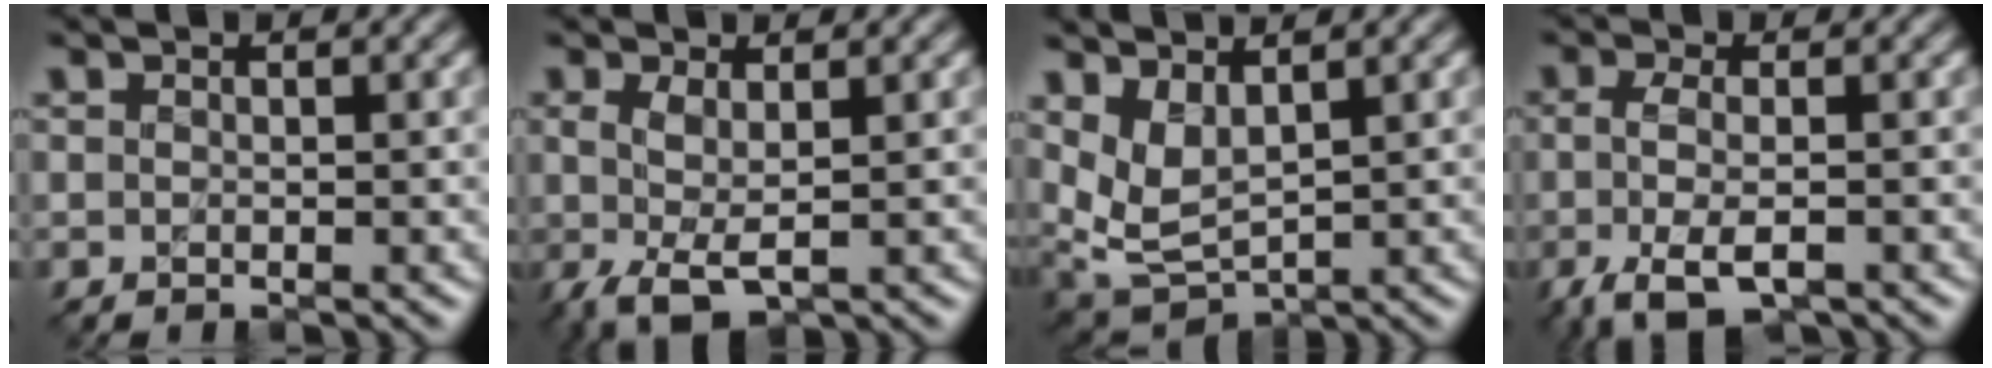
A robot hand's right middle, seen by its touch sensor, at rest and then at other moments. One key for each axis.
{"total": 3.4, "fx": -0.6, "fy": 1.6, "fz": 2.9, "tx": -0.077, "ty": -0.010, "tz": -0.007}
{"total": 3.3, "fx": 1.7, "fy": 1.6, "fz": 2.4, "tx": -0.068, "ty": -0.007, "tz": 0.041}
{"total": 5.1, "fx": -2.3, "fy": 2.2, "fz": 4.0, "tx": -0.095, "ty": -0.005, "tz": -0.045}